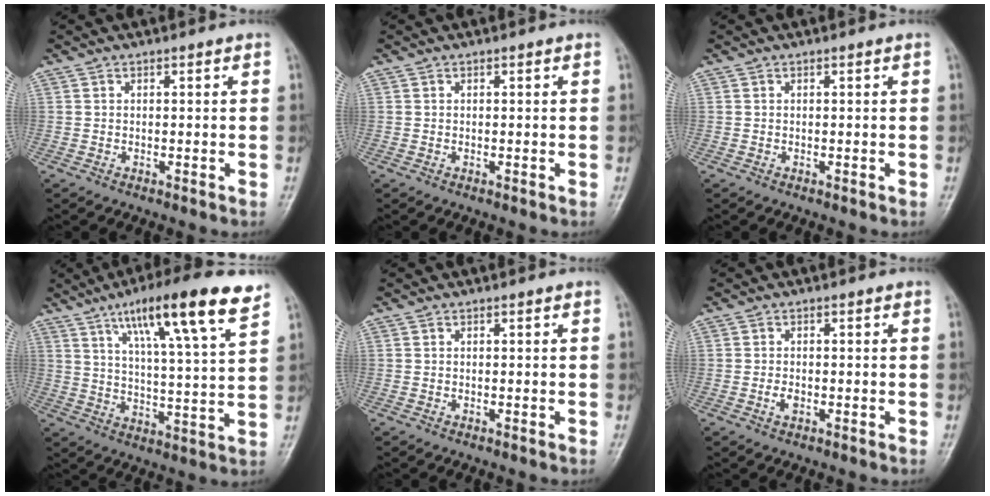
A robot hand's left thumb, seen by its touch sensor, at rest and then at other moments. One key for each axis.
{"total": 0.0}
{"total": 0.0}
{"total": 17.4, "fx": 10.4, "fy": 2.6, "fz": 13.7, "tx": -0.203, "ty": -0.040, "tz": 0.165}
{"total": 0.0}
{"total": 1.6, "fx": -0.5, "fy": 1.0, "fz": 1.1, "tx": -0.020, "ty": 0.000, "tz": -0.012}